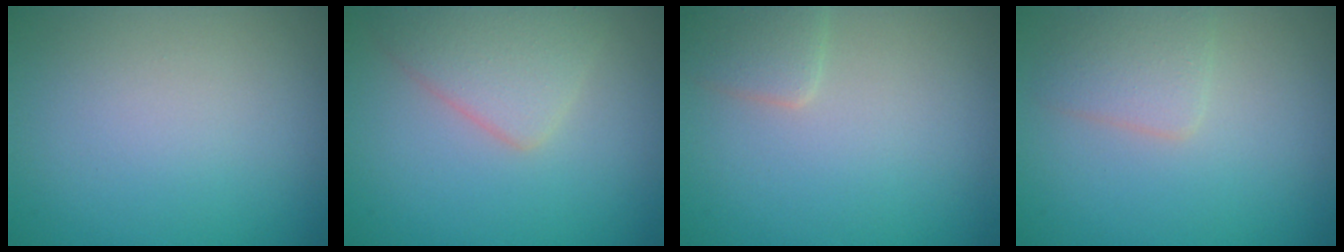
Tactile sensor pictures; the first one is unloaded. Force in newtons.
{"total": 3.6, "press": 3.6, "slide": 0.2}
{"total": 2.1, "press": 2.0, "slide": 0.2}
{"total": 2.5, "press": 2.5, "slide": 0.1}